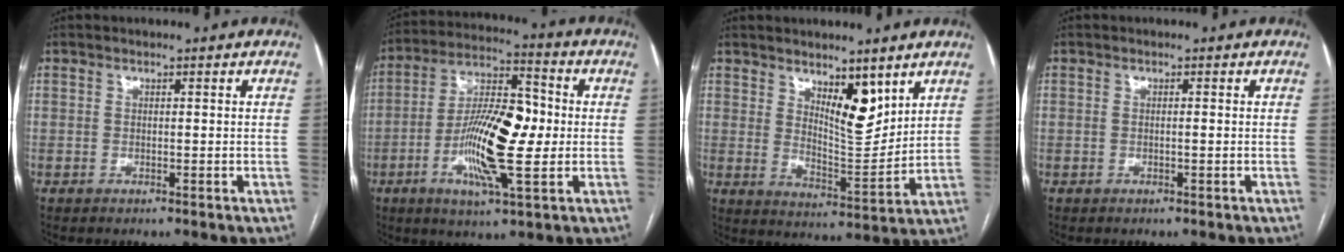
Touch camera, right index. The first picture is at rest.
{"total": 15.3, "force": [-2.0, 3.8, 14.7], "torque": [-0.273, 0.010, -0.036]}
{"total": 7.6, "force": [4.7, 2.5, 5.5], "torque": [-0.093, -0.015, 0.085]}
{"total": 0.5, "force": [-0.1, 0.0, 0.5], "torque": [-0.010, 0.001, -0.001]}